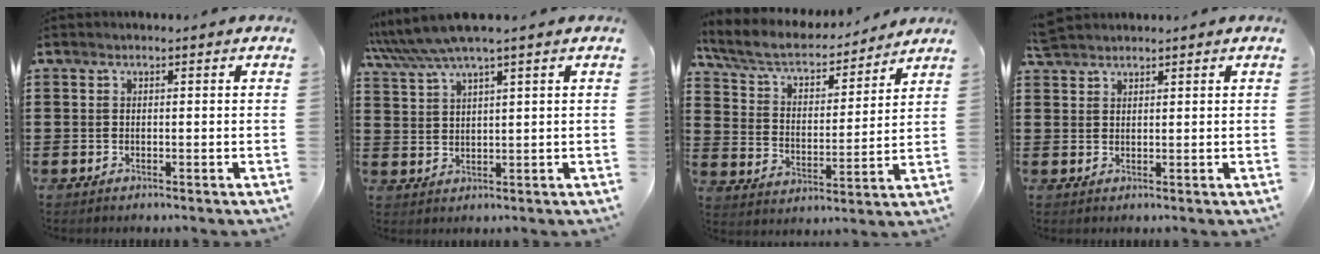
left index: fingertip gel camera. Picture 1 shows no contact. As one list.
[{"total": 5.4, "force": [4.2, -0.1, 3.4], "torque": [-0.077, -0.009, 0.073]}, {"total": 6.3, "force": [5.4, 1.7, 2.7], "torque": [-0.078, -0.034, 0.089]}, {"total": 2.2, "force": [2.1, 0.4, 0.3], "torque": [-0.010, 0.001, 0.043]}]